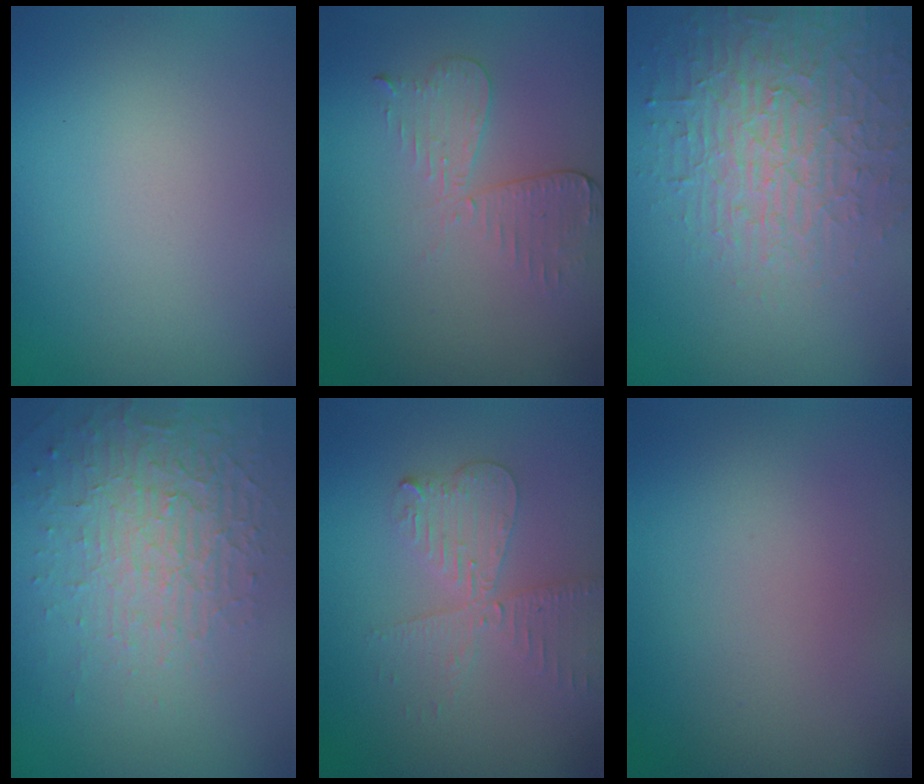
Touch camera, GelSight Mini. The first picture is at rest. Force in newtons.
{"total": 3.0, "press": 2.6, "slide": 1.5}
{"total": 4.2, "press": 4.1, "slide": 0.9}
{"total": 5.5, "press": 3.2, "slide": 4.5}
{"total": 4.0, "press": 3.4, "slide": 2.1}
{"total": 0.0}